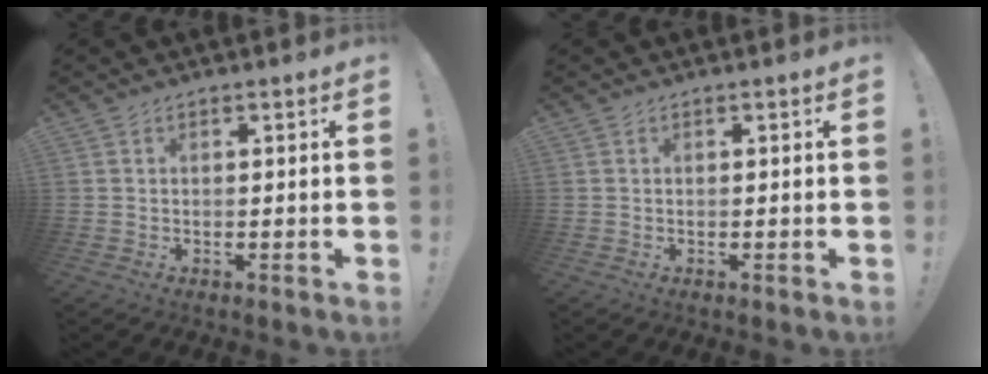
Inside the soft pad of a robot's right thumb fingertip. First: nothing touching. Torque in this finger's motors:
{"motor_torque": [0.00, 0.01, 0.00, 0.00, 0.00]}